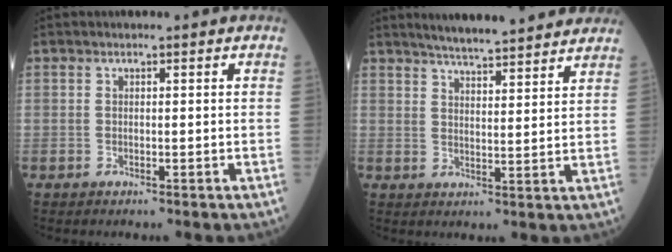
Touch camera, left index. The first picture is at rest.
{"total": 13.3, "force": [11.9, 1.3, 5.7], "torque": [-0.082, 0.013, 0.157]}